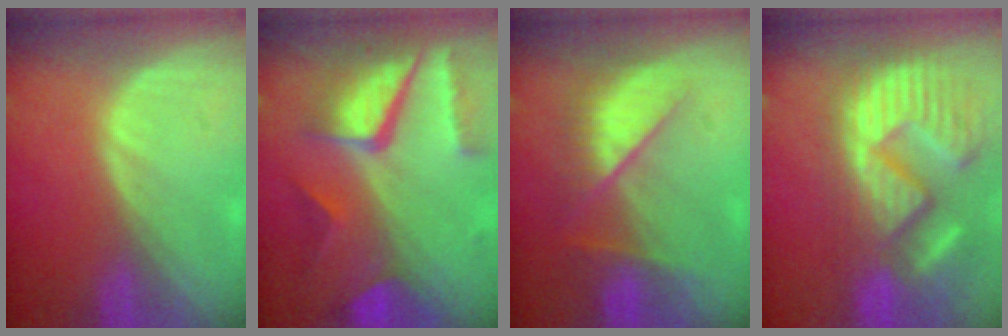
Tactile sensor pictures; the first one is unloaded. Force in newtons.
{"total": 10.5, "press": 8.7, "slide": 6.0}
{"total": 7.1, "press": 7.0, "slide": 0.6}
{"total": 15.4, "press": 12.6, "slide": 8.8}